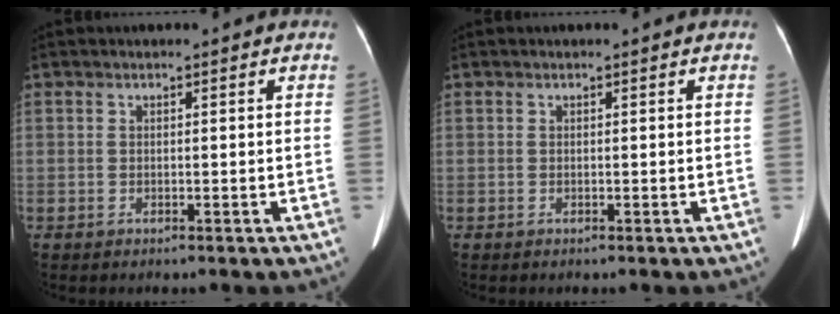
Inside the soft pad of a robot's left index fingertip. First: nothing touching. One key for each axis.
{"total": 0.0}